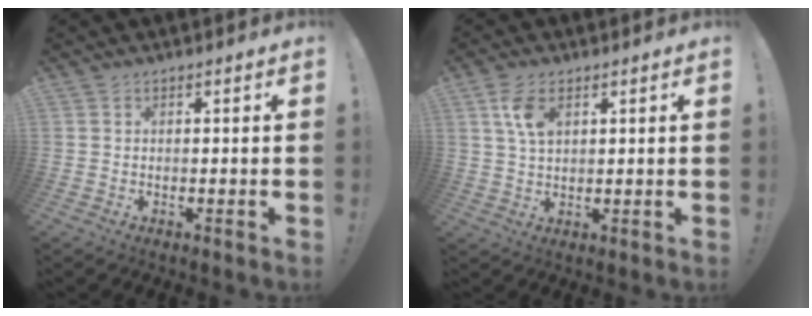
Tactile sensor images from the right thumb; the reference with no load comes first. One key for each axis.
{"total": 6.7, "fx": 2.8, "fy": 3.5, "fz": 5.0, "tx": -0.100, "ty": -0.006, "tz": 0.051}